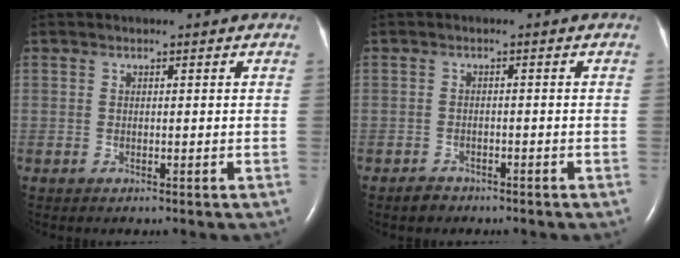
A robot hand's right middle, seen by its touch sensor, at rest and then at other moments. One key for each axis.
{"total": 1.8, "fx": -1.5, "fy": 1.0, "fz": 0.2, "tx": -0.011, "ty": 0.002, "tz": -0.023}